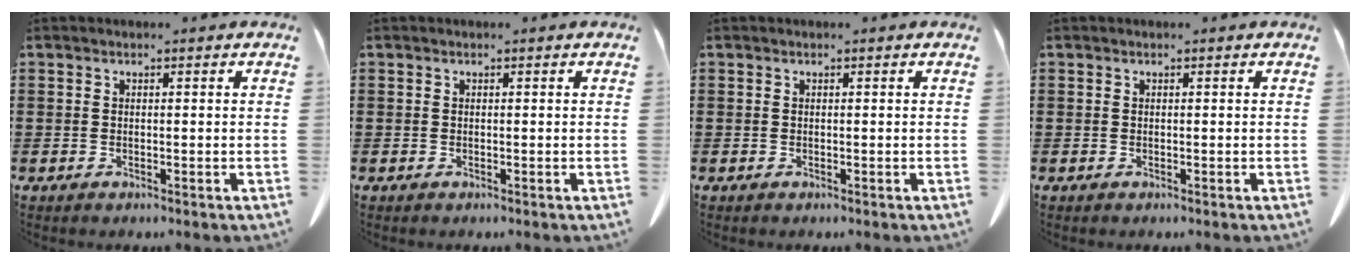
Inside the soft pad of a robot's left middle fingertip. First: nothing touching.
{"total": 0.0}
{"total": 0.0}
{"total": 0.0}